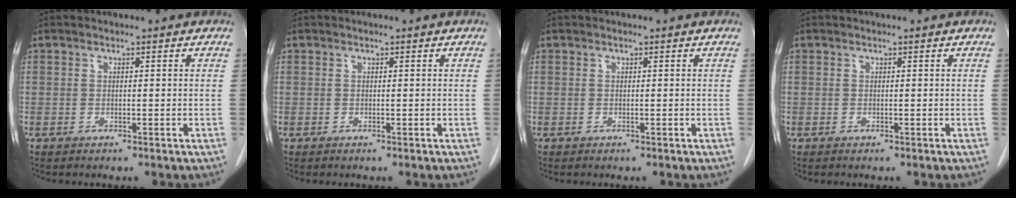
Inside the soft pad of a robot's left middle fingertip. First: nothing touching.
{"total": 0.0}
{"total": 0.0}
{"total": 0.0}